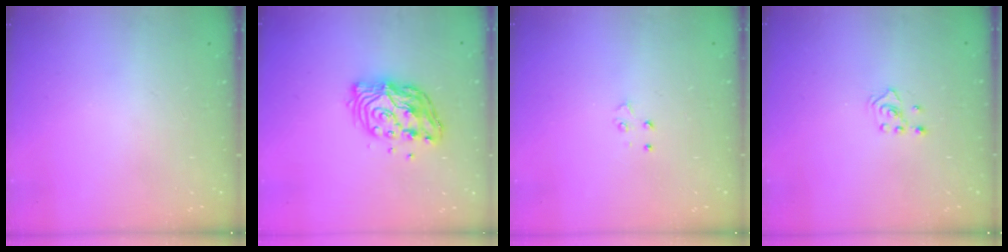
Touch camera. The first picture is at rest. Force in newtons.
{"total": 13.8, "press": 13.7, "slide": 1.6}
{"total": 3.5, "press": 3.5, "slide": 0.3}
{"total": 2.4, "press": 2.2, "slide": 0.8}